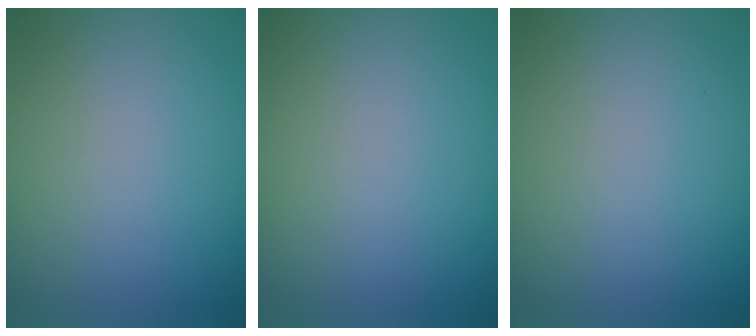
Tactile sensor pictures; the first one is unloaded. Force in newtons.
{"total": 0.0}
{"total": 0.0}